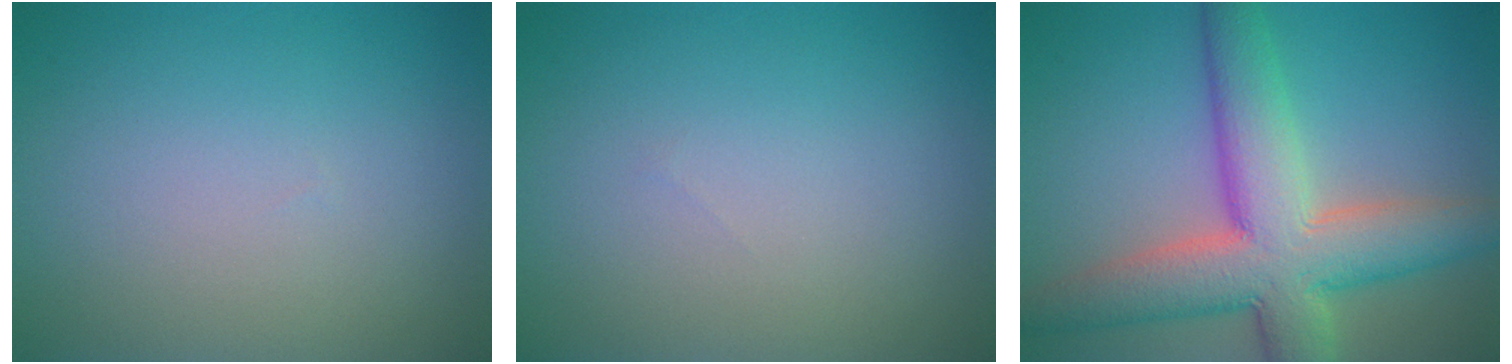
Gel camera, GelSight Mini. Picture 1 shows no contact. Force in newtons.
{"total": 0.0}
{"total": 9.9, "press": 9.8, "slide": 0.8}